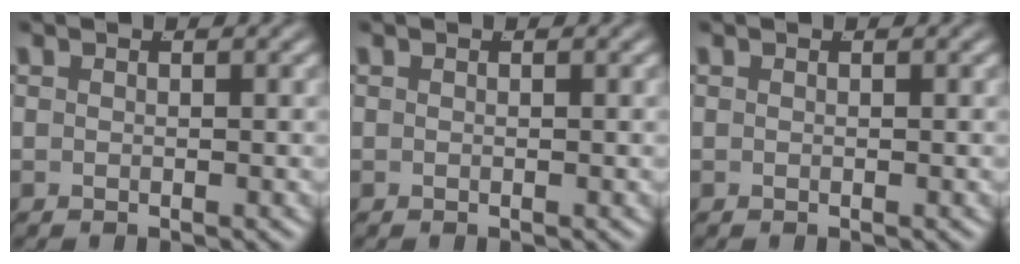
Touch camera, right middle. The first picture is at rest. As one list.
[{"total": 0.0}, {"total": 0.0}]